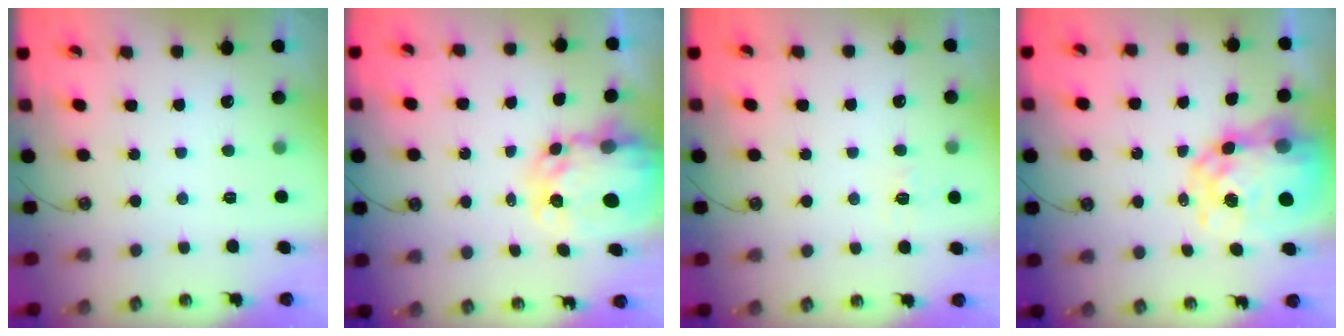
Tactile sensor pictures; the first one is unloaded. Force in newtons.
{"total": 8.7, "press": 8.7, "slide": 0.8}
{"total": 6.3, "press": 6.3, "slide": 0.6}
{"total": 13.2, "press": 13.2, "slide": 1.0}